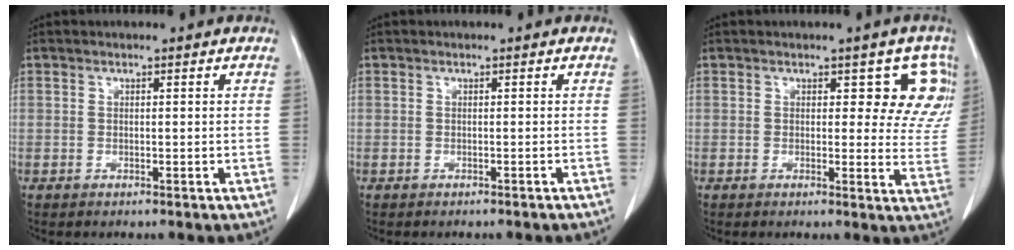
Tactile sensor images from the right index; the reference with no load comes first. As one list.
[{"total": 1.3, "force": [-1.2, 0.3, 0.3], "torque": [-0.002, -0.001, -0.016]}, {"total": 7.0, "force": [3.4, 4.0, 4.6], "torque": [-0.020, -0.003, 0.023]}]